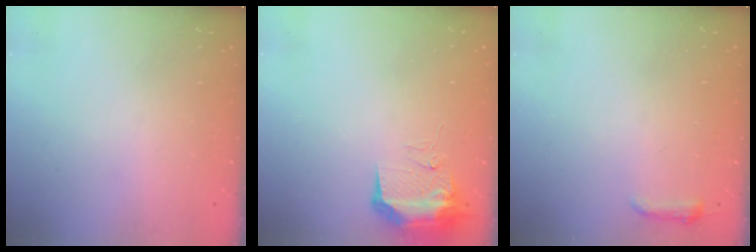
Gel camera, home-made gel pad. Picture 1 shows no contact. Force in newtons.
{"total": 9.5, "press": 9.4, "slide": 1.4}
{"total": 3.6, "press": 3.5, "slide": 0.6}